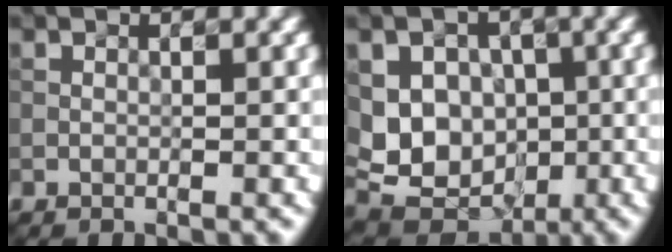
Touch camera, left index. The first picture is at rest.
{"total": 7.7, "force": [0.4, 6.2, 4.4], "torque": [-0.059, 0.004, -0.002]}